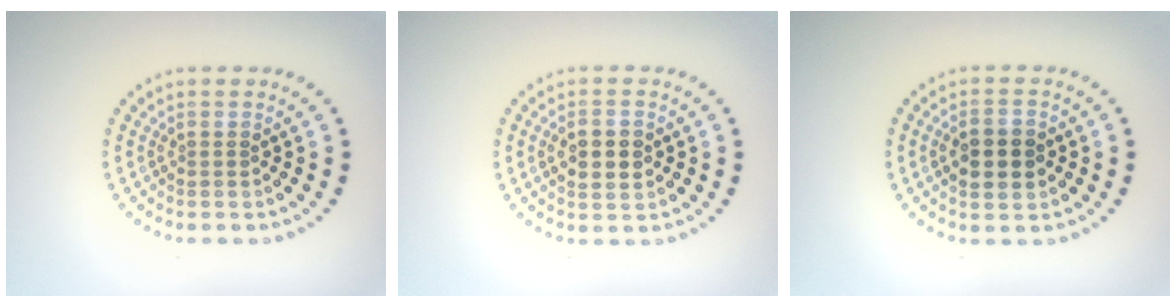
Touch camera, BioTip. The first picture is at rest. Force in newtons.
{"total": 3.1, "press": 3.1, "slide": 0.1}
{"total": 3.8, "press": 3.8, "slide": 0.1}